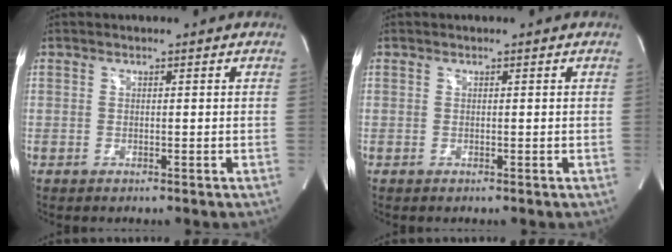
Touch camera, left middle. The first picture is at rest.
{"total": 0.0}